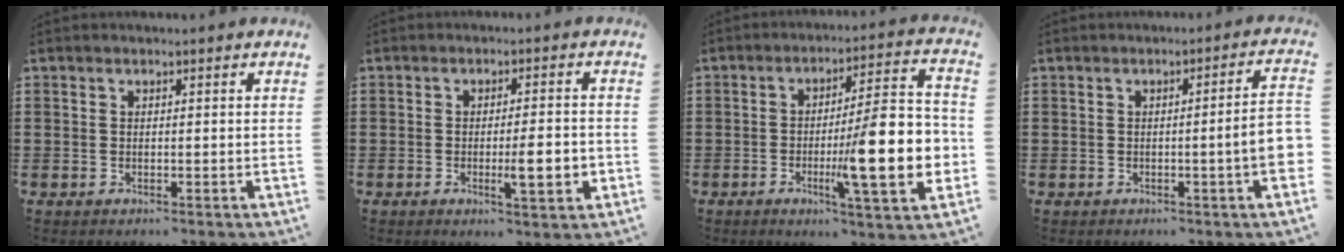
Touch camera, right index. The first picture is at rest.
{"total": 6.3, "force": [-1.3, 1.0, 6.1], "torque": [-0.091, -0.010, -0.021]}
{"total": 16.3, "force": [-2.9, 3.0, 15.7], "torque": [-0.238, -0.018, -0.044]}
{"total": 5.8, "force": [-0.8, 0.1, 5.7], "torque": [-0.087, -0.011, -0.014]}